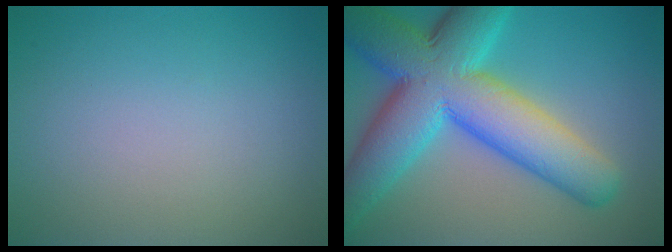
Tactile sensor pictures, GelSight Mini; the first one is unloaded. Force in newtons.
{"total": 13.1, "press": 13.1, "slide": 0.4}